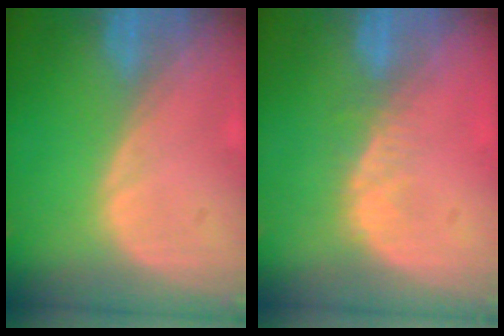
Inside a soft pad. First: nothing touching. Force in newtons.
{"total": 2.8, "press": 2.3, "slide": 1.7}